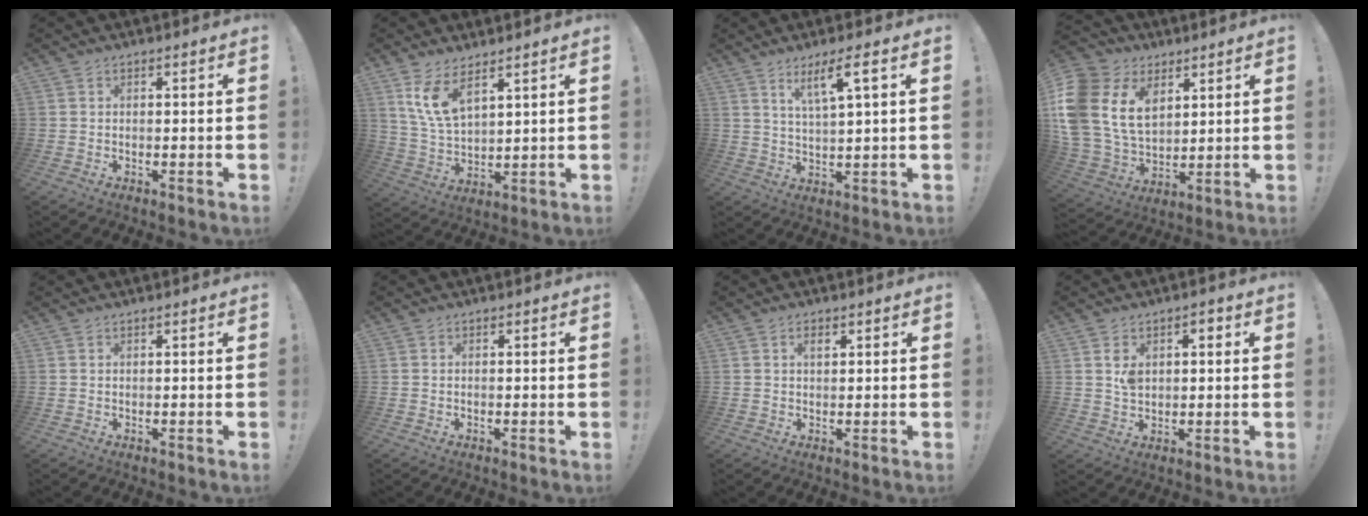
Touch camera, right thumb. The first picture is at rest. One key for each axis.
{"total": 9.4, "fx": 6.3, "fy": 3.7, "fz": 6.0, "tx": -0.129, "ty": -0.026, "tz": 0.118}
{"total": 7.2, "fx": 3.8, "fy": 0.6, "fz": 6.1, "tx": -0.106, "ty": -0.013, "tz": 0.057}
{"total": 20.9, "fx": 7.1, "fy": 14.8, "fz": 13.0, "tx": -0.269, "ty": -0.027, "tz": 0.136}
{"total": 0.0}
{"total": 0.5, "fx": -0.5, "fy": 0.2, "fz": 0.0, "tx": -0.006, "ty": 0.004, "tz": -0.007}
{"total": 1.7, "fx": 0.7, "fy": 0.9, "fz": 1.2, "tx": -0.025, "ty": 0.003, "tz": 0.011}
{"total": 4.2, "fx": 0.9, "fy": 2.9, "fz": 2.9, "tx": -0.044, "ty": 0.001, "tz": 0.012}